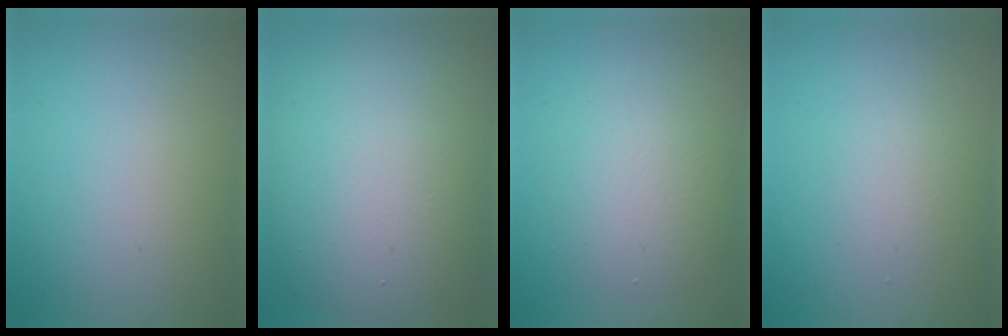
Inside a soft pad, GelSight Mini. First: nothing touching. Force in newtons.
{"total": 12.4, "press": 12.4, "slide": 0.7}
{"total": 4.0, "press": 4.0, "slide": 0.1}
{"total": 1.7, "press": 1.7, "slide": 0.2}